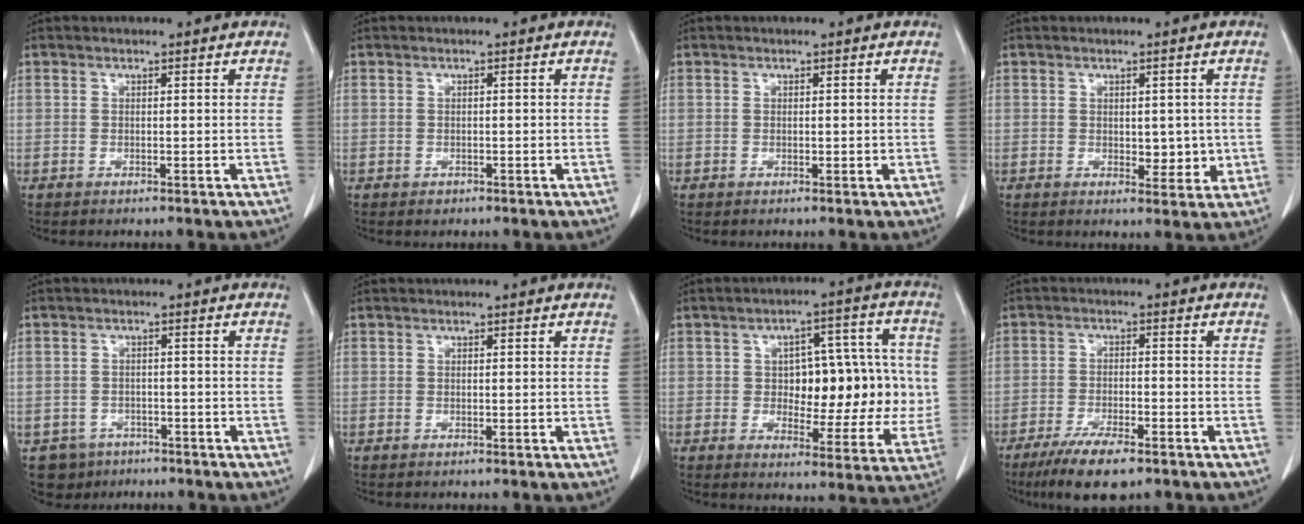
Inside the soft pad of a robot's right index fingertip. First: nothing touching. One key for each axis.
{"total": 0.7, "fx": -0.3, "fy": 0.6, "fz": 0.2, "tx": -0.003, "ty": 0.002, "tz": -0.003}
{"total": 0.6, "fx": 0.0, "fy": 0.4, "fz": 0.4, "tx": -0.004, "ty": 0.000, "tz": 0.002}
{"total": 3.9, "fx": 0.0, "fy": 2.3, "fz": 3.1, "tx": -0.030, "ty": -0.005, "tz": 0.008}
{"total": 4.7, "fx": -3.0, "fy": 3.6, "fz": 0.1, "tx": 0.002, "ty": 0.008, "tz": -0.041}
{"total": 0.0}
{"total": 14.3, "fx": 0.3, "fy": 7.0, "fz": 12.5, "tx": -0.155, "ty": 0.034, "tz": 0.016}
{"total": 8.5, "fx": -6.0, "fy": 1.8, "fz": 5.8, "tx": -0.100, "ty": -0.015, "tz": -0.098}